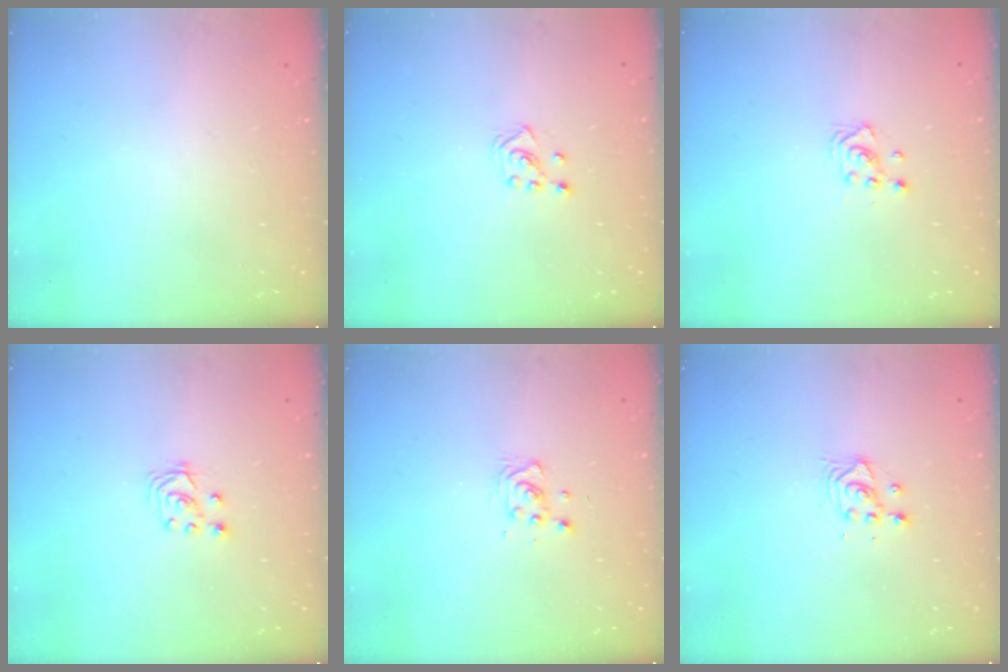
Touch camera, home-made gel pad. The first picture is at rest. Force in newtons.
{"total": 3.4, "press": 3.4, "slide": 0.6}
{"total": 2.9, "press": 2.8, "slide": 0.3}
{"total": 2.8, "press": 2.7, "slide": 0.7}
{"total": 4.7, "press": 4.6, "slide": 1.1}
{"total": 3.4, "press": 3.4, "slide": 0.4}